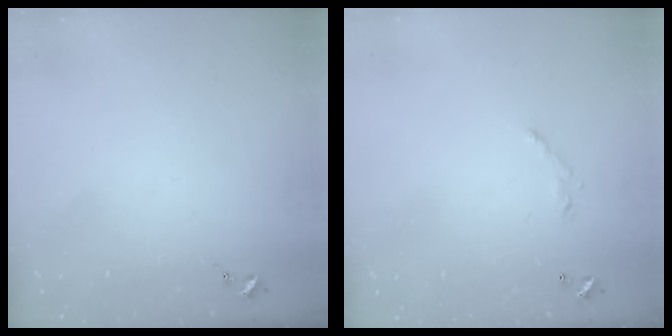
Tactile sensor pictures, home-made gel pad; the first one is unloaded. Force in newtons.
{"total": 6.0, "press": 6.0, "slide": 0.4}